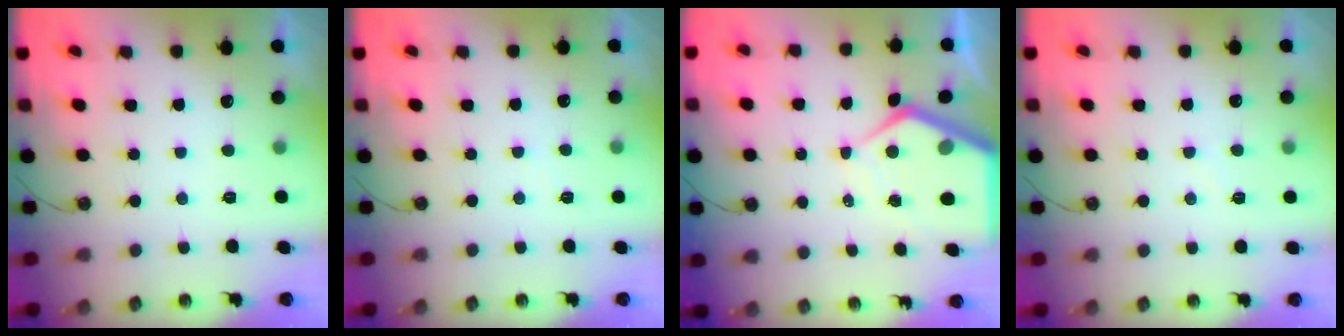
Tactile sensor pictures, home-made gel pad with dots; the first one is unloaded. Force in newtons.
{"total": 3.2, "press": 3.2, "slide": 0.6}
{"total": 8.8, "press": 8.8, "slide": 0.9}
{"total": 3.9, "press": 3.8, "slide": 0.5}